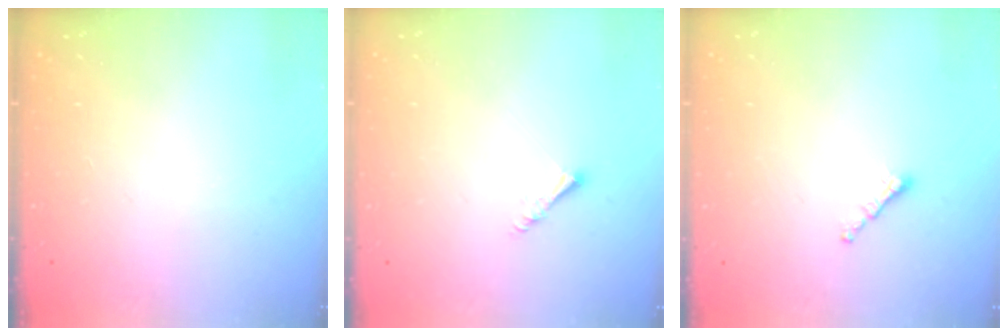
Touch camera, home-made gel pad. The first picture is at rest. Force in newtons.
{"total": 1.6, "press": 1.6, "slide": 0.3}
{"total": 0.7, "press": 0.6, "slide": 0.4}